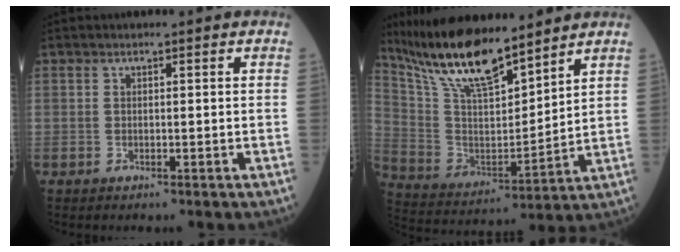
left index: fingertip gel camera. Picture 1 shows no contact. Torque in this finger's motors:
{"motor_torque": [0.32, -0.19, 0.32, 0.09]}